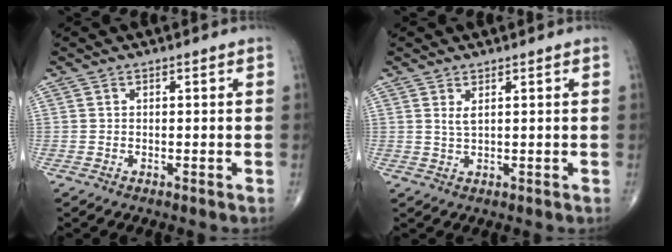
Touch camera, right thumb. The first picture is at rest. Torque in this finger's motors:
{"motor_torque": [-0.56, 0.44, 0.40, -0.02, 0.00]}